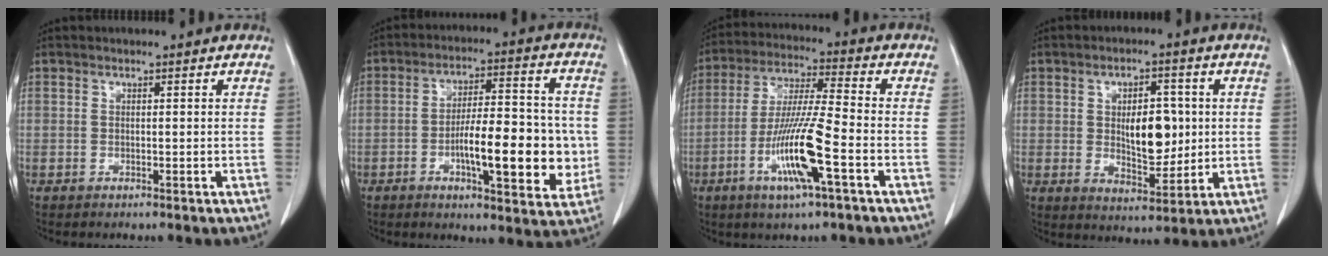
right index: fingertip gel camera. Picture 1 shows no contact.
{"total": 14.5, "force": [-2.7, 4.2, 13.6], "torque": [-0.202, 0.014, -0.041]}
{"total": 12.6, "force": [-4.7, 0.3, 11.7], "torque": [-0.234, -0.012, -0.091]}
{"total": 8.5, "force": [0.8, 3.9, 7.5], "torque": [-0.117, -0.001, 0.022]}